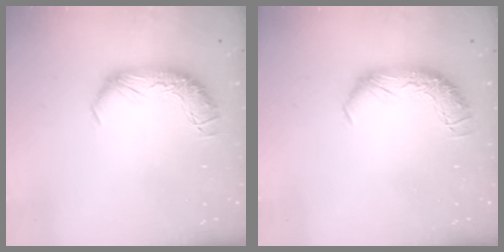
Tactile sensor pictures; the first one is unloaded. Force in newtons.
{"total": 0.0}